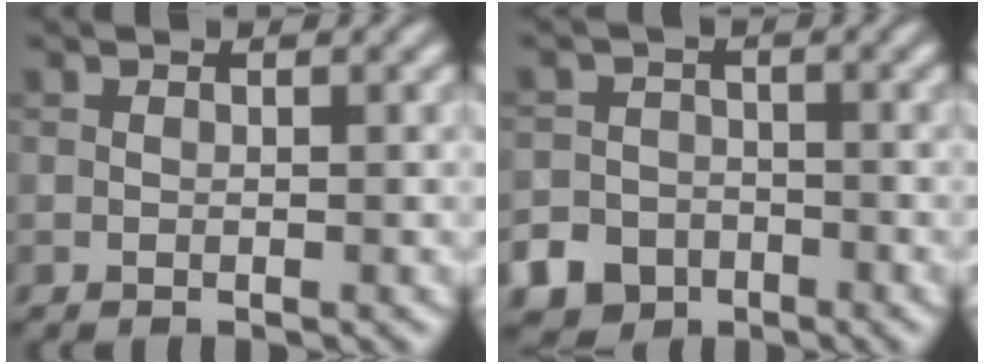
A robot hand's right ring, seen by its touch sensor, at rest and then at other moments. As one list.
[{"total": 8.8, "force": [-5.6, 6.6, 1.5], "torque": [-0.025, -0.032, -0.109]}]